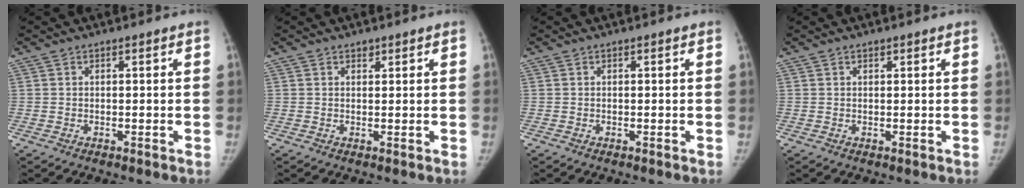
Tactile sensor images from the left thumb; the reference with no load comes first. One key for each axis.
{"total": 1.0, "fx": 0.8, "fy": 0.5, "fz": 0.3, "tx": 0.001, "ty": -0.006, "tz": 0.010}
{"total": 0.0}
{"total": 0.6, "fx": 0.4, "fy": 0.2, "fz": 0.3, "tx": -0.006, "ty": -0.003, "tz": 0.007}